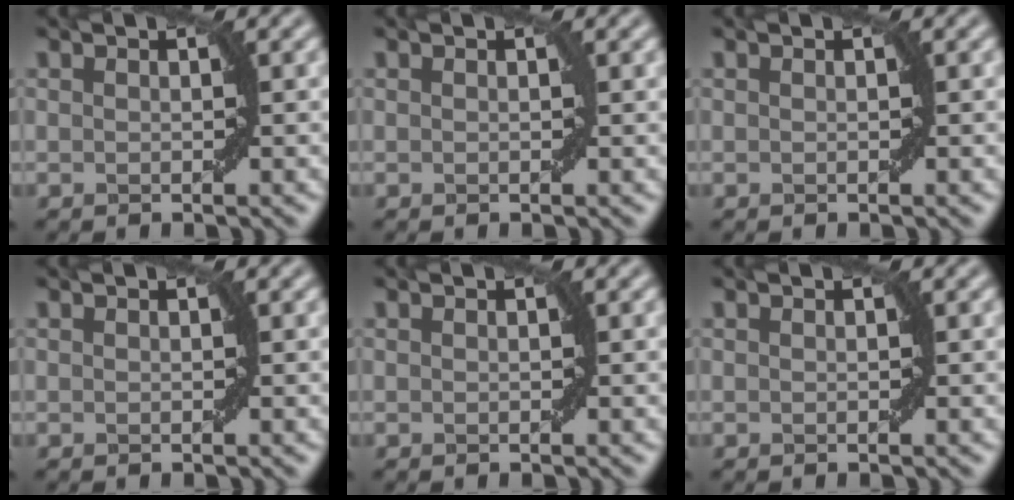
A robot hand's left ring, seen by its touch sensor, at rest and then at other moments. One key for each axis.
{"total": 0.0}
{"total": 0.0}
{"total": 0.0}
{"total": 0.0}
{"total": 0.0}